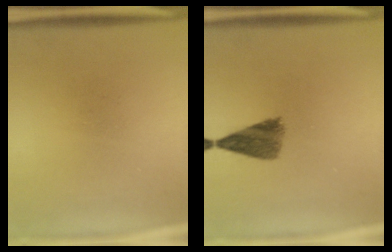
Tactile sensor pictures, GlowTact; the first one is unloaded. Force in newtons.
{"total": 5.2}